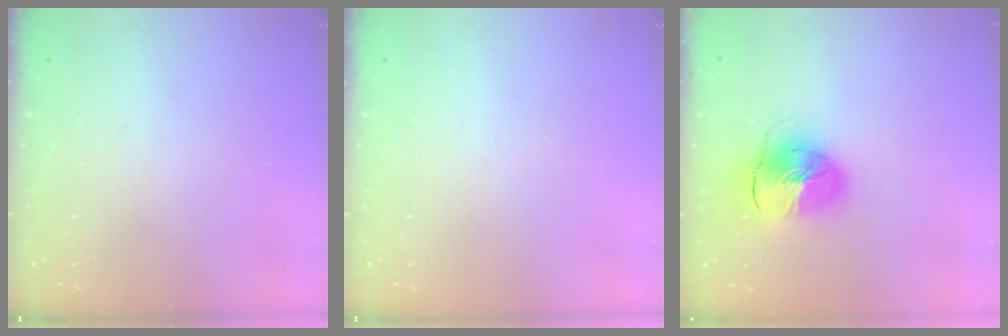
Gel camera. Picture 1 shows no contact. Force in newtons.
{"total": 0.0}
{"total": 11.5, "press": 11.4, "slide": 1.5}